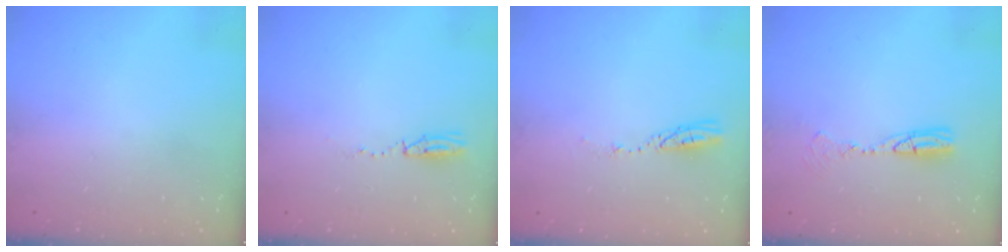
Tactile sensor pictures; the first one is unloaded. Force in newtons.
{"total": 3.3, "press": 2.7, "slide": 1.9}
{"total": 3.7, "press": 3.7, "slide": 0.2}
{"total": 7.8, "press": 7.5, "slide": 2.2}